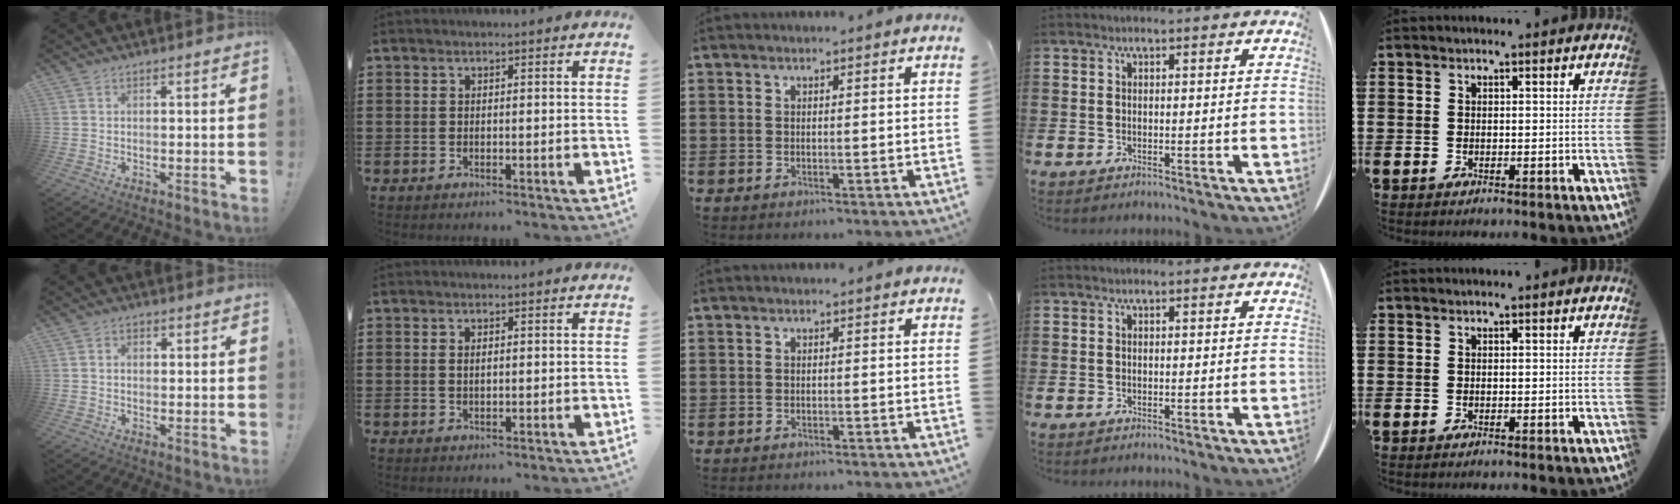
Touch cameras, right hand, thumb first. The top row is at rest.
{"thumb": {"total": 1.7, "force": [0.0, 1.3, 1.0], "torque": [-0.011, 0.003, -0.003]}, "index": {"total": 1.1, "force": [0.1, 0.4, 1.0], "torque": [-0.020, 0.004, -0.001]}, "middle": {"total": 0.6, "force": [-0.6, 0.0, 0.0], "torque": [-0.002, 0.000, -0.014]}}